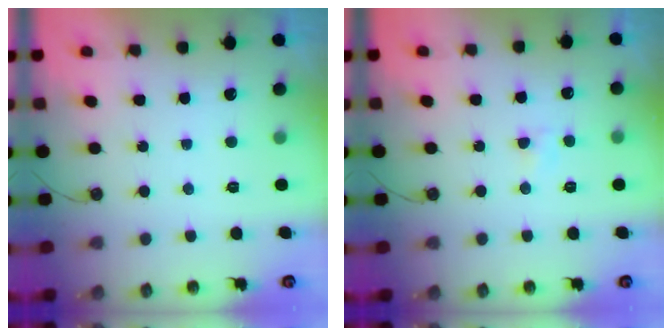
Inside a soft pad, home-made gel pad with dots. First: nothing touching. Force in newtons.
{"total": 2.5, "press": 2.5, "slide": 0.4}